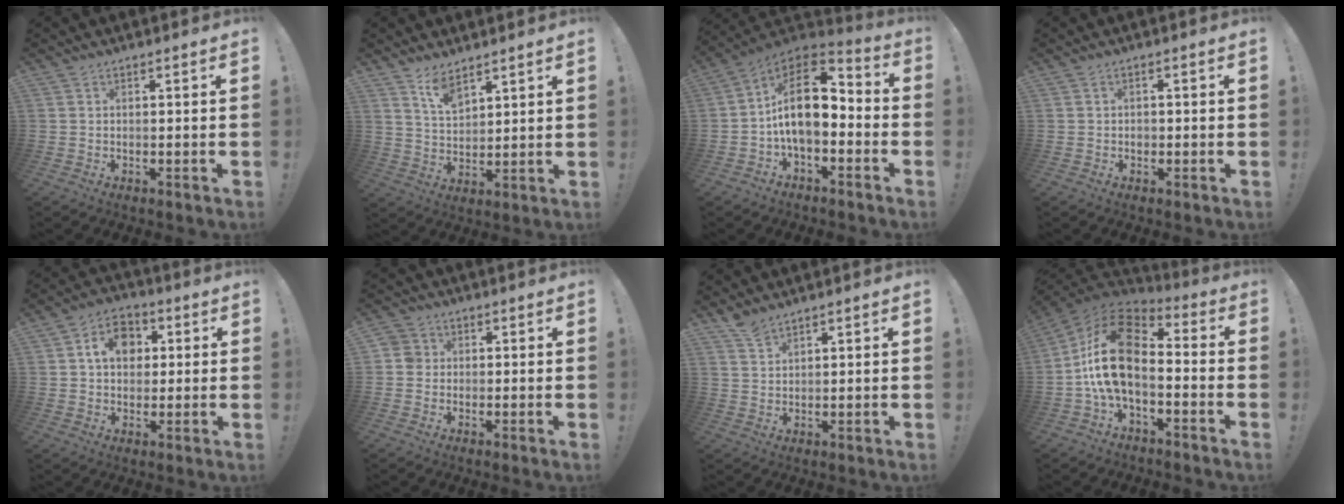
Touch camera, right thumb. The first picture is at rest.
{"total": 7.4, "force": [6.0, 2.9, 3.3], "torque": [-0.063, -0.038, 0.111]}
{"total": 15.2, "force": [0.5, 8.2, 12.8], "torque": [-0.215, 0.003, 0.009]}
{"total": 1.2, "force": [-0.5, 1.0, 0.4], "torque": [0.002, 0.000, -0.010]}
{"total": 10.5, "force": [2.8, 8.3, 5.7], "torque": [-0.084, 0.003, 0.053]}
{"total": 3.5, "force": [0.1, 3.3, 1.2], "torque": [-0.019, 0.011, 0.003]}
{"total": 4.1, "force": [3.7, 1.2, 1.4], "torque": [-0.018, -0.025, 0.067]}
{"total": 17.7, "force": [-0.1, 10.1, 14.5], "torque": [-0.280, 0.008, 0.000]}